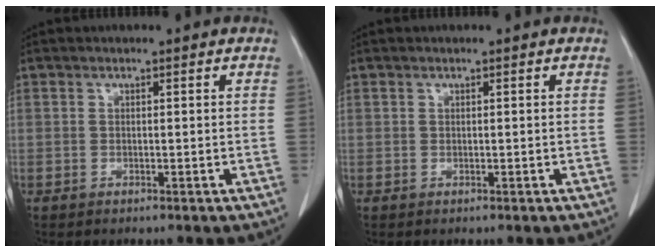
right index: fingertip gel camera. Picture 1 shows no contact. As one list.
[{"total": 0.0}]